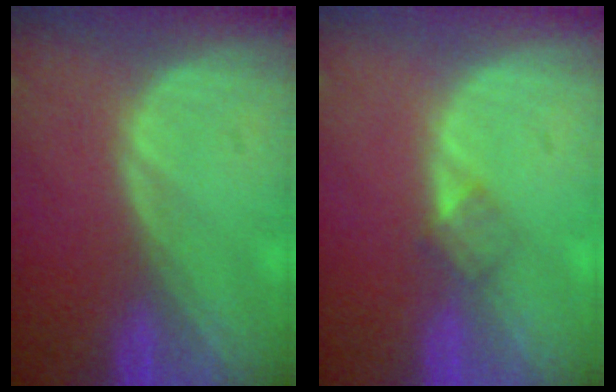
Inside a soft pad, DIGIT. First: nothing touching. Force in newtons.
{"total": 1.8, "press": 1.8, "slide": 0.2}